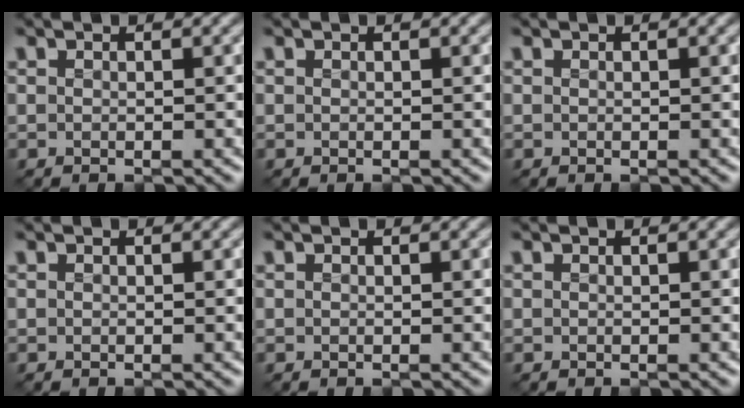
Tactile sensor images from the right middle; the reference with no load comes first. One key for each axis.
{"total": 0.0}
{"total": 0.0}
{"total": 0.0}
{"total": 0.0}
{"total": 0.0}